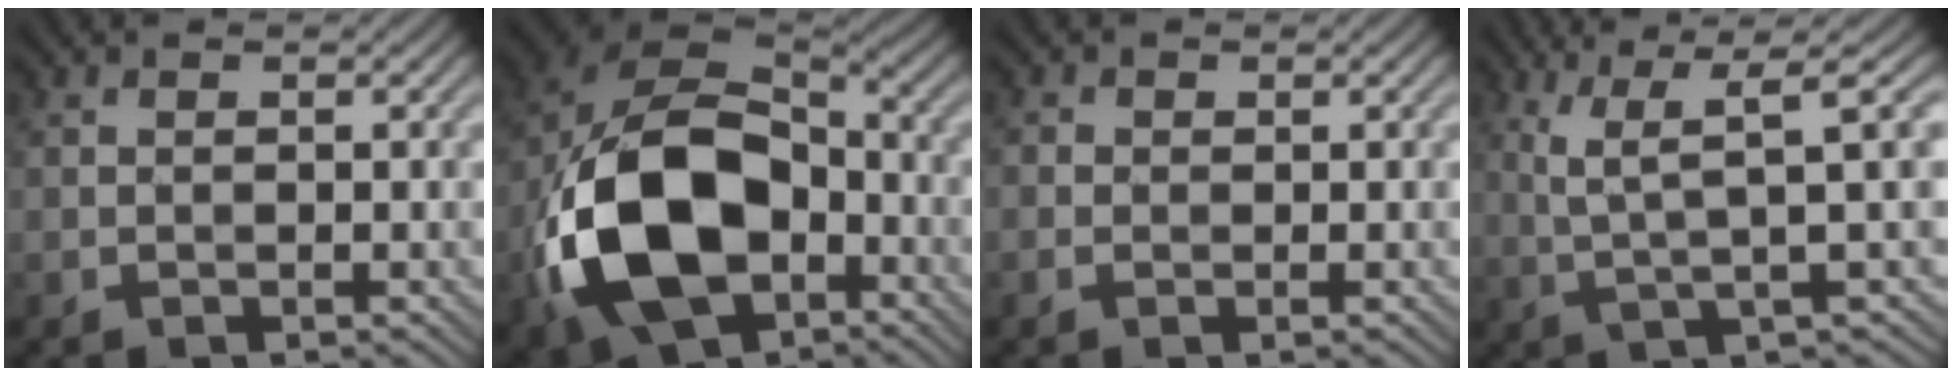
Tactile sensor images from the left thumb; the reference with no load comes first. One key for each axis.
{"total": 18.1, "fx": -5.5, "fy": 11.9, "fz": 12.5, "tx": -0.286, "ty": -0.031, "tz": -0.104}
{"total": 0.9, "fx": 0.1, "fy": 0.7, "fz": 0.5, "tx": -0.013, "ty": 0.001, "tz": 0.000}
{"total": 6.3, "fx": 2.0, "fy": 0.6, "fz": 5.9, "tx": -0.126, "ty": 0.018, "tz": 0.045}